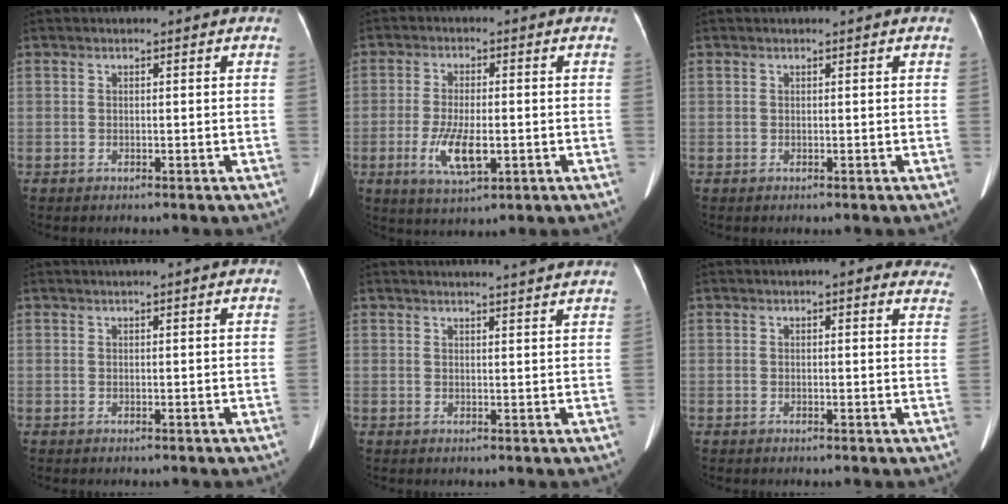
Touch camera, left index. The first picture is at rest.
{"total": 6.9, "force": [-1.9, 2.2, 6.3], "torque": [-0.127, -0.011, -0.028]}
{"total": 0.0}
{"total": 2.5, "force": [2.0, -0.2, 1.4], "torque": [-0.013, 0.028, 0.032]}
{"total": 7.8, "force": [7.3, -0.2, 2.8], "torque": [-0.038, 0.012, 0.075]}
{"total": 8.8, "force": [7.3, 2.4, 4.2], "torque": [-0.022, 0.000, 0.062]}